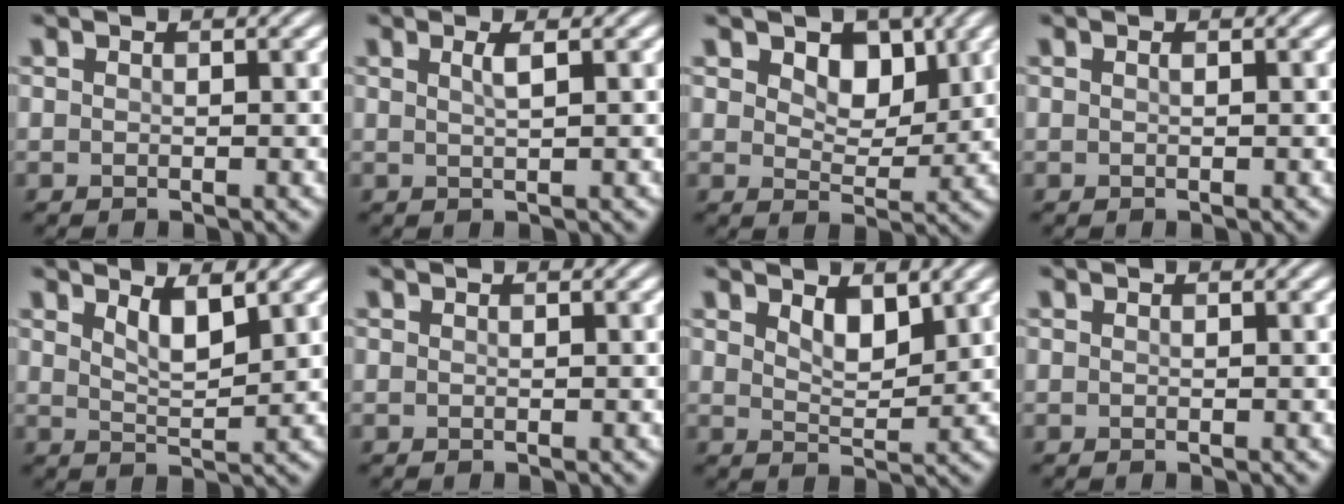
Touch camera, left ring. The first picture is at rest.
{"total": 1.4, "force": [0.5, 0.4, 1.3], "torque": [-0.018, 0.002, 0.006]}
{"total": 3.8, "force": [1.7, 2.4, 2.3], "torque": [-0.041, -0.010, 0.020]}
{"total": 0.0}
{"total": 2.8, "force": [1.7, 0.7, 2.1], "torque": [-0.037, -0.007, 0.032]}
{"total": 0.0}
{"total": 2.6, "force": [1.6, 1.1, 1.8], "torque": [-0.035, -0.007, 0.030]}
{"total": 0.0}